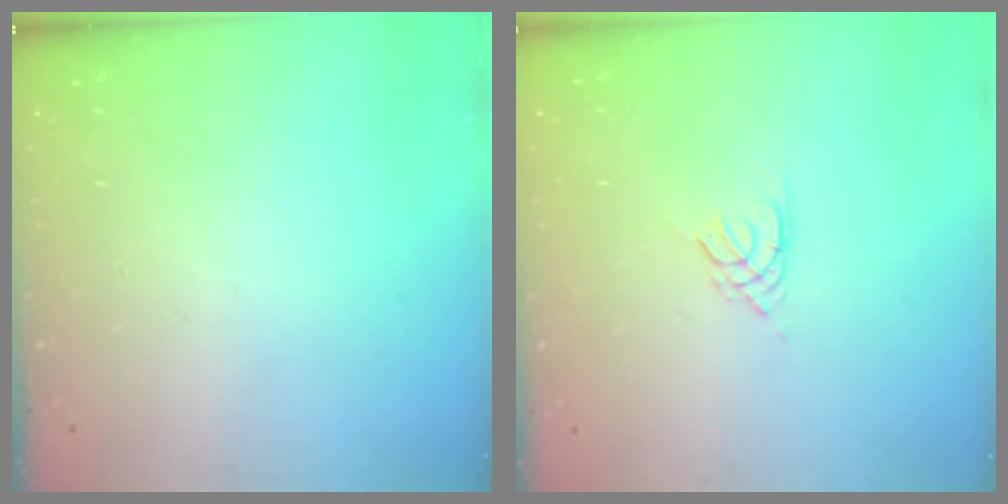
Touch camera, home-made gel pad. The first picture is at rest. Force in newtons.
{"total": 2.1, "press": 2.1, "slide": 0.4}